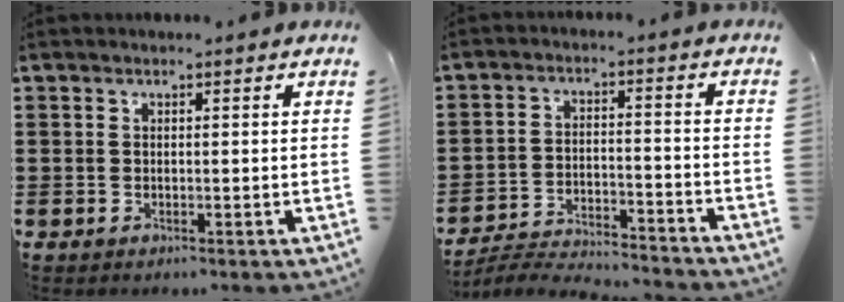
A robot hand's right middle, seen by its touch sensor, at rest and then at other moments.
{"total": 4.9, "force": [-4.8, 0.3, 1.0], "torque": [-0.027, 0.001, -0.100]}